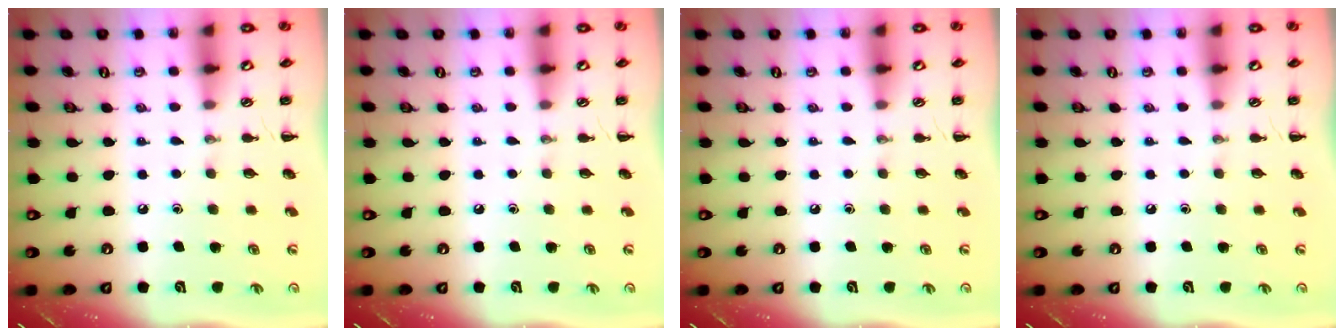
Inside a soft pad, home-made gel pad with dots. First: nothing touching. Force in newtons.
{"total": 0.0}
{"total": 0.0}
{"total": 0.0}